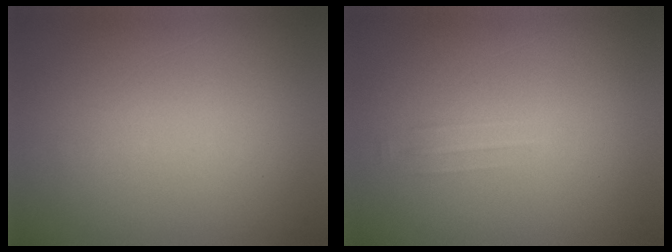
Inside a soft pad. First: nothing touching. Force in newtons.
{"total": 1.3}